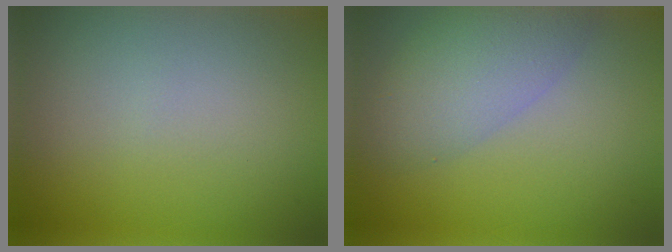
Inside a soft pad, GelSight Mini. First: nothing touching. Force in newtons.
{"total": 4.9, "press": 4.9, "slide": 0.2}